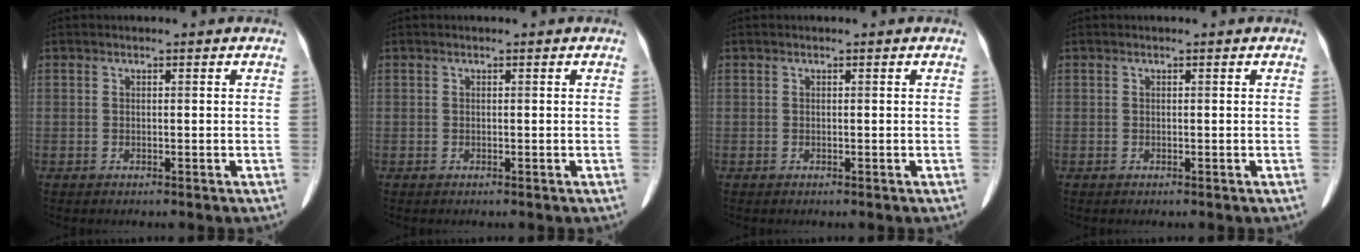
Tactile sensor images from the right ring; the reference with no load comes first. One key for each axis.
{"total": 0.0}
{"total": 0.0}
{"total": 0.0}